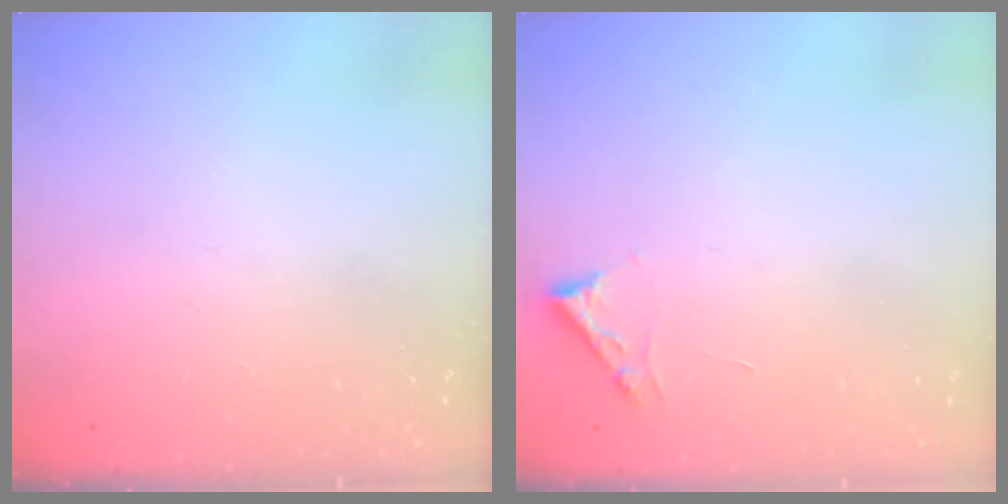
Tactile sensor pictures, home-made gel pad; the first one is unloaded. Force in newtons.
{"total": 2.7, "press": 2.7, "slide": 0.3}